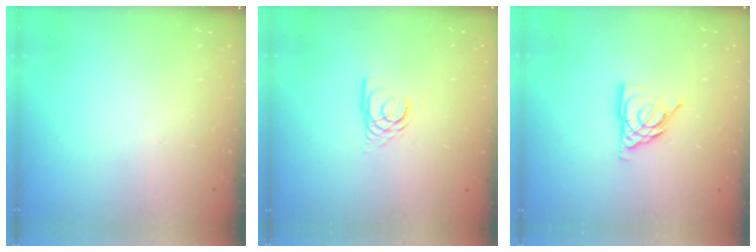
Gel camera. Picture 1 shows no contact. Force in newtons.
{"total": 5.0, "press": 5.0, "slide": 0.5}
{"total": 9.0, "press": 9.0, "slide": 0.6}